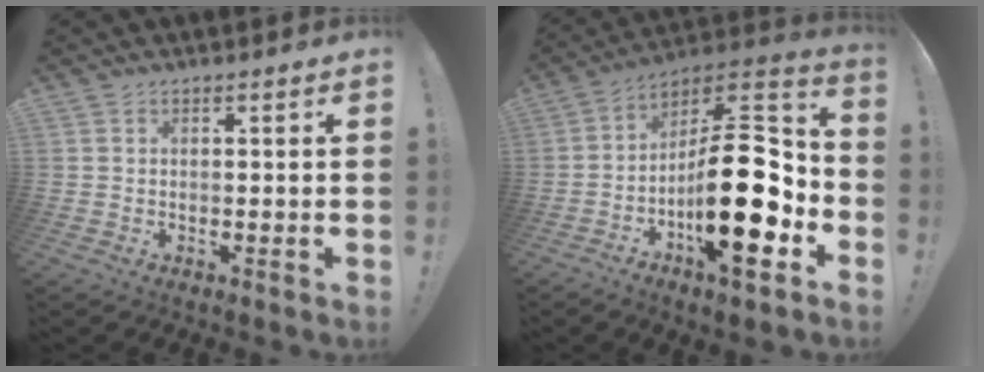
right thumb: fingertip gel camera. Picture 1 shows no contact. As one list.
[{"total": 25.2, "force": [-5.9, 9.8, 22.5], "torque": [-0.359, 0.028, -0.087]}]